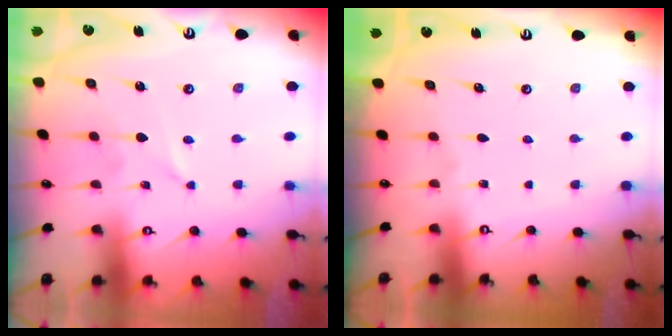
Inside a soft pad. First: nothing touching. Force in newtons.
{"total": 0.0}